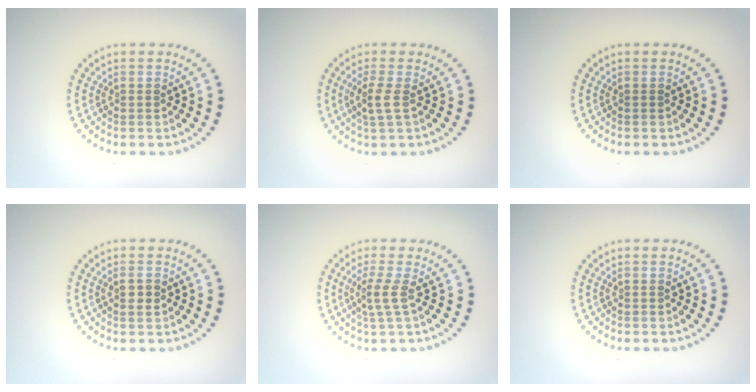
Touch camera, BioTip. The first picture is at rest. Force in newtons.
{"total": 1.8, "press": 1.6, "slide": 0.8}
{"total": 0.0}
{"total": 1.1, "press": 1.0, "slide": 0.3}
{"total": 2.1, "press": 1.4, "slide": 1.5}
{"total": 0.0}